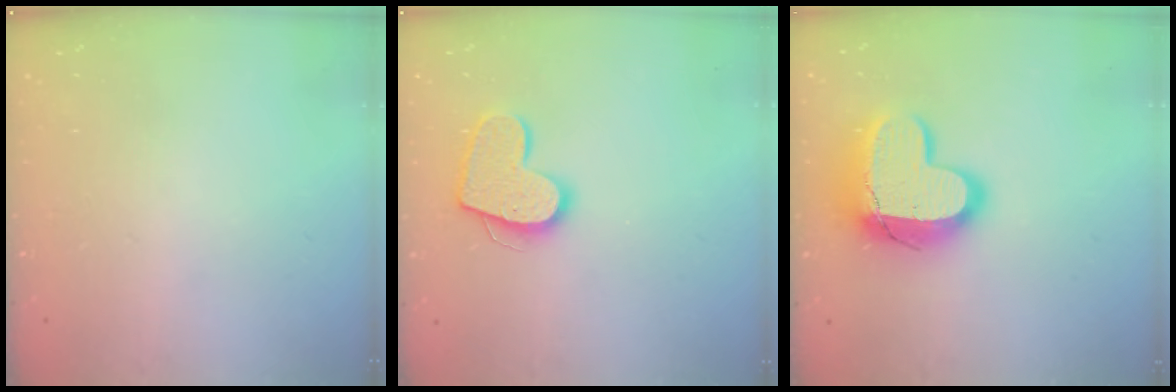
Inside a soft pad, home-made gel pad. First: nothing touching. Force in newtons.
{"total": 13.5, "press": 13.5, "slide": 0.9}
{"total": 15.8, "press": 15.7, "slide": 1.0}